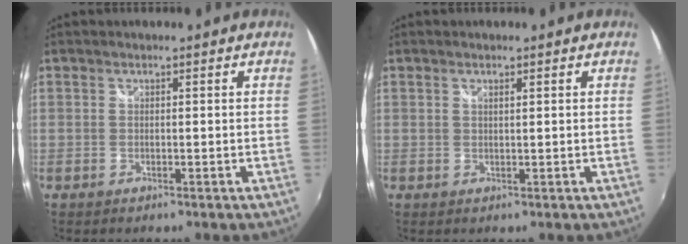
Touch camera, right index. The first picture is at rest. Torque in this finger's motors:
{"motor_torque": [-0.09, 0.15, -0.02, -0.01]}